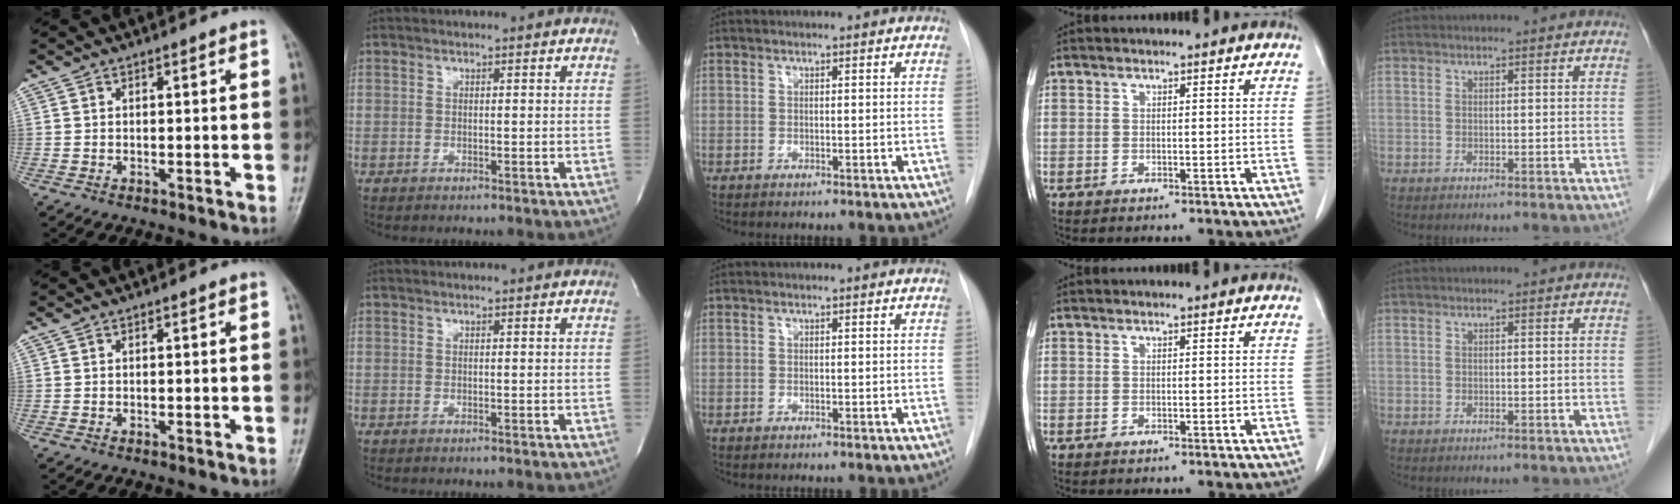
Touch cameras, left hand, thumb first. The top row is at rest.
{}